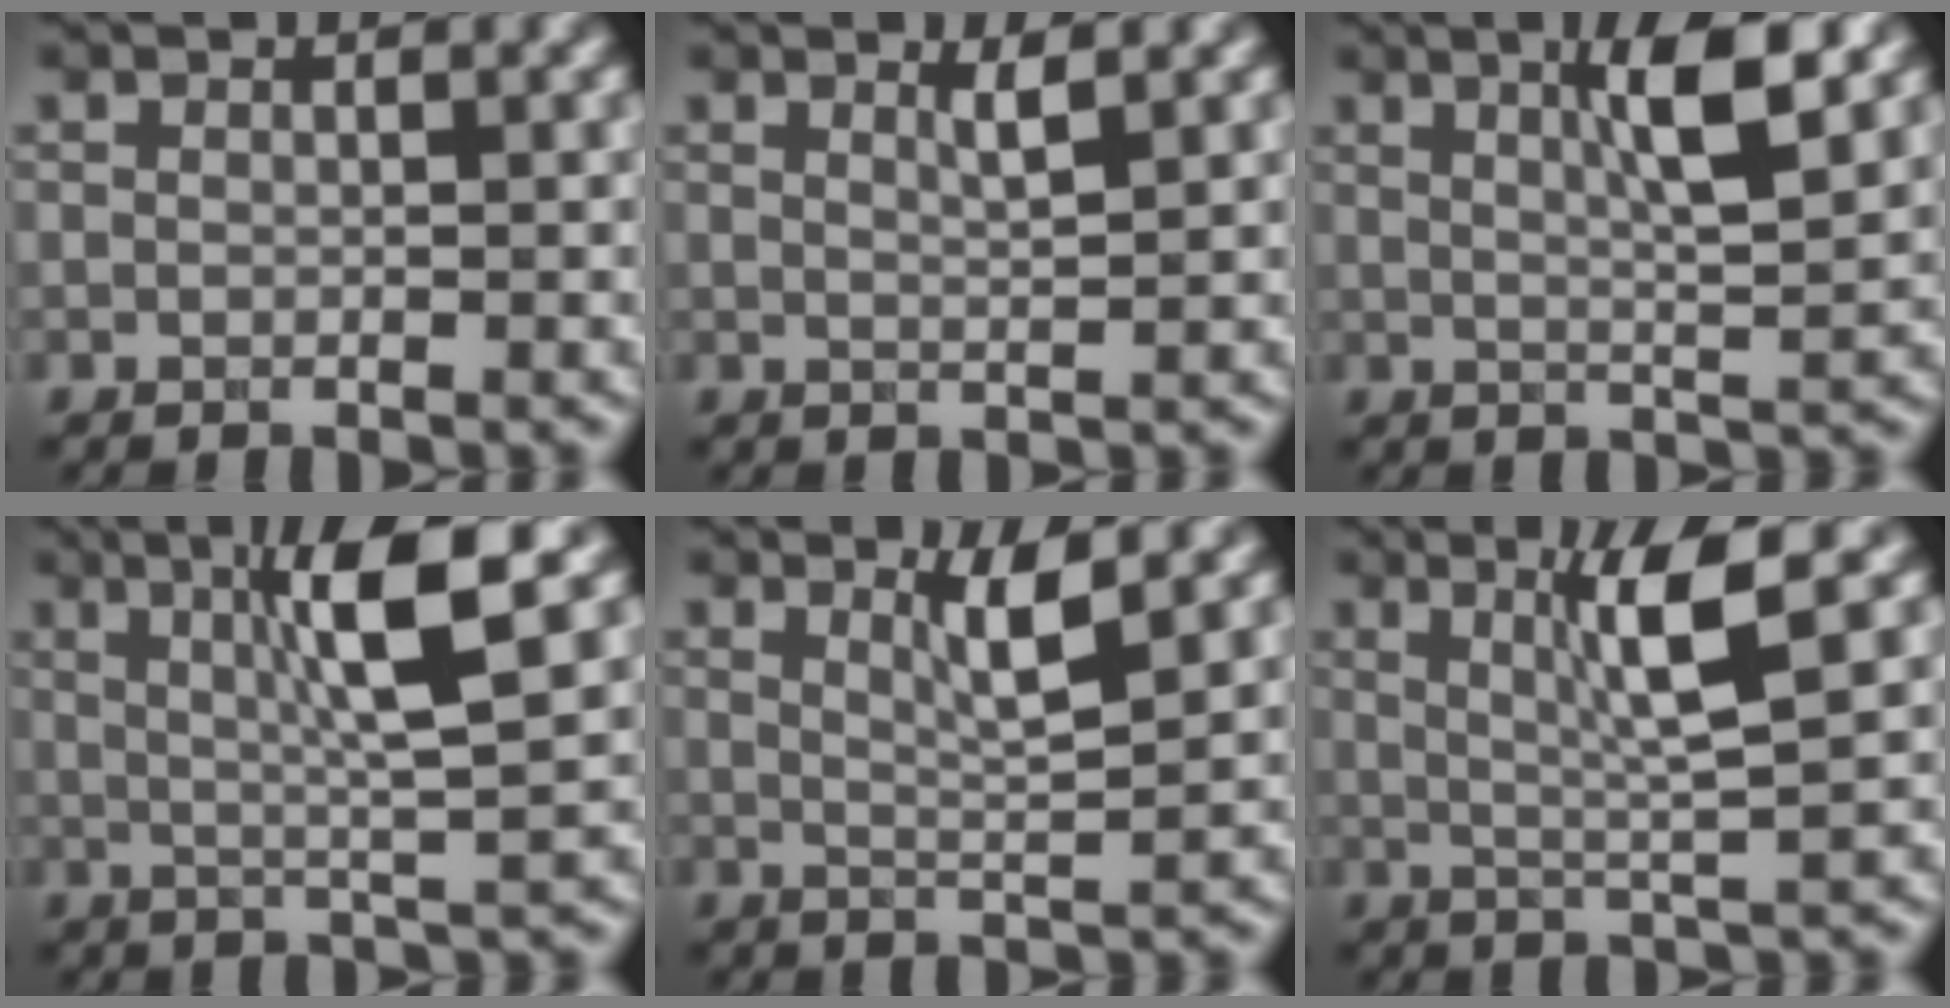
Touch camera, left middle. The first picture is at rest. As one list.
[{"total": 1.6, "force": [0.9, 0.4, 1.3], "torque": [-0.014, 0.002, 0.010]}, {"total": 5.6, "force": [2.3, 1.0, 5.0], "torque": [-0.077, 0.001, 0.036]}, {"total": 7.3, "force": [2.2, 0.9, 6.9], "torque": [-0.115, 0.006, 0.037]}, {"total": 3.3, "force": [1.6, 0.5, 2.8], "torque": [-0.042, -0.004, 0.030]}, {"total": 5.4, "force": [1.8, 0.4, 5.0], "torque": [-0.092, -0.001, 0.036]}]